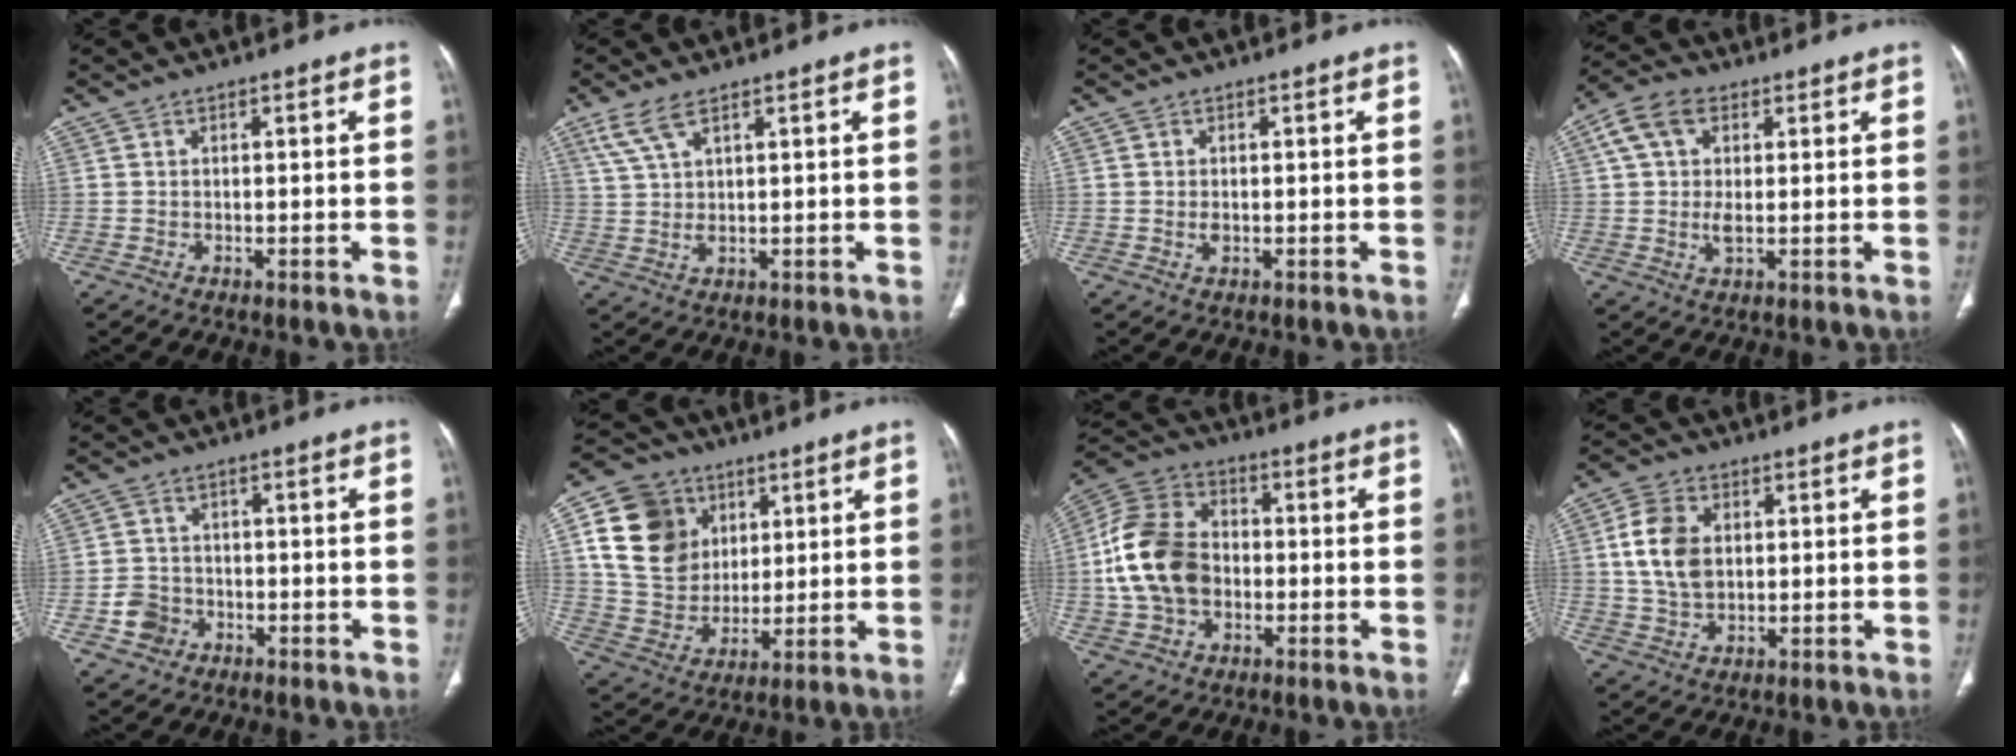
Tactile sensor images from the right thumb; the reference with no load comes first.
{"total": 5.2, "force": [3.1, 1.5, 3.9], "torque": [-0.096, -0.005, 0.074]}
{"total": 1.2, "force": [-0.1, 0.8, 1.0], "torque": [-0.018, -0.002, 0.000]}
{"total": 8.5, "force": [2.3, 5.0, 6.4], "torque": [-0.123, 0.010, 0.039]}
{"total": 4.4, "force": [-1.9, 3.8, 1.2], "torque": [-0.005, 0.020, -0.031]}
{"total": 16.7, "force": [5.7, 13.6, 7.9], "torque": [-0.123, -0.004, 0.111]}
{"total": 16.0, "force": [-1.3, 11.8, 10.7], "torque": [-0.196, 0.028, -0.025]}
{"total": 9.1, "force": [1.5, 6.4, 6.4], "torque": [-0.116, 0.002, 0.033]}